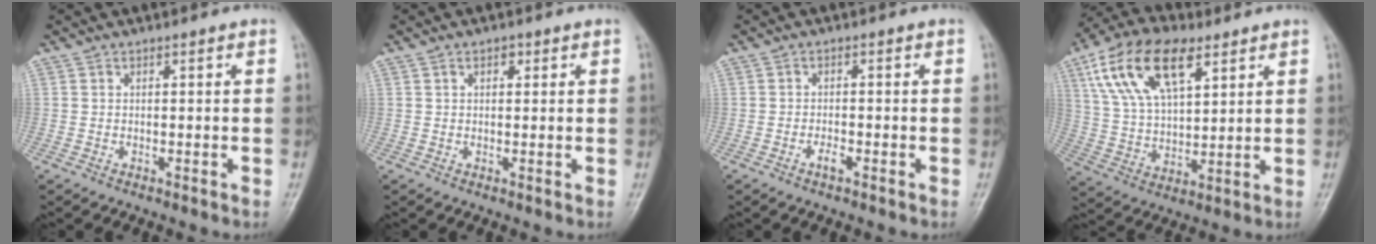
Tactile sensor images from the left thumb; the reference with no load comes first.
{"total": 1.7, "force": [0.8, 1.1, 1.1], "torque": [-0.009, 0.000, 0.011]}
{"total": 1.8, "force": [-1.0, 0.7, 1.3], "torque": [-0.024, 0.006, -0.019]}
{"total": 17.4, "force": [8.3, 8.8, 12.5], "torque": [-0.215, -0.011, 0.154]}